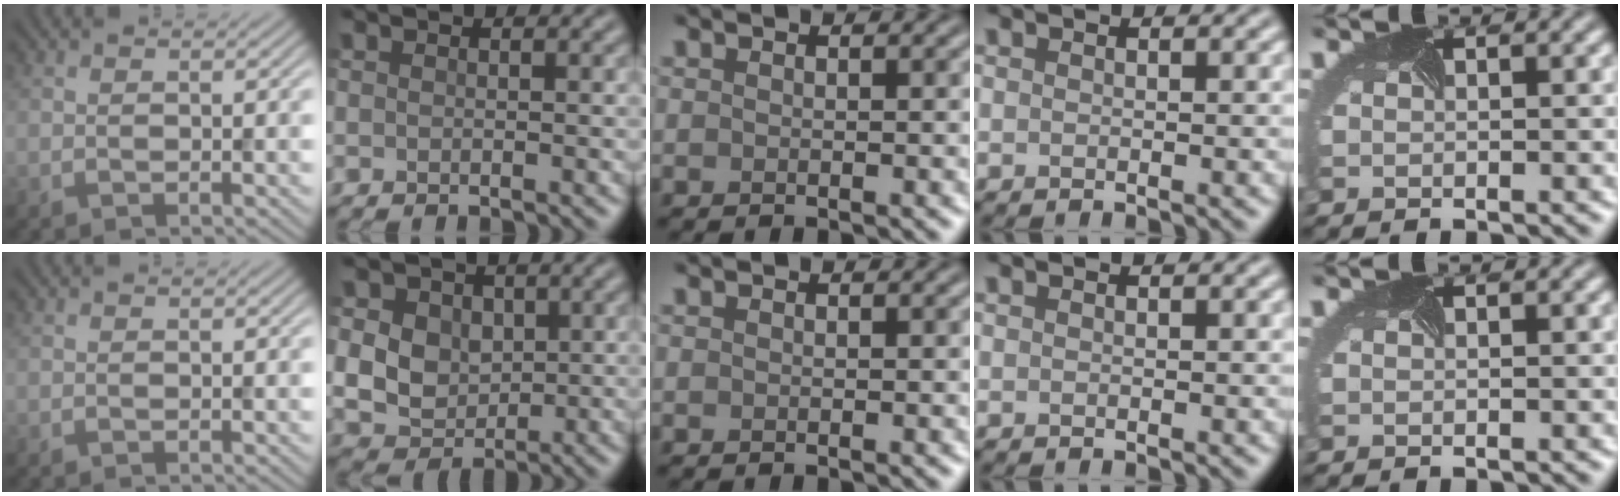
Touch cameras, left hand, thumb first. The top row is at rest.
{"index": {"total": 7.4, "force": [2.0, 6.1, 3.7], "torque": [-0.077, 0.024, 0.026]}}